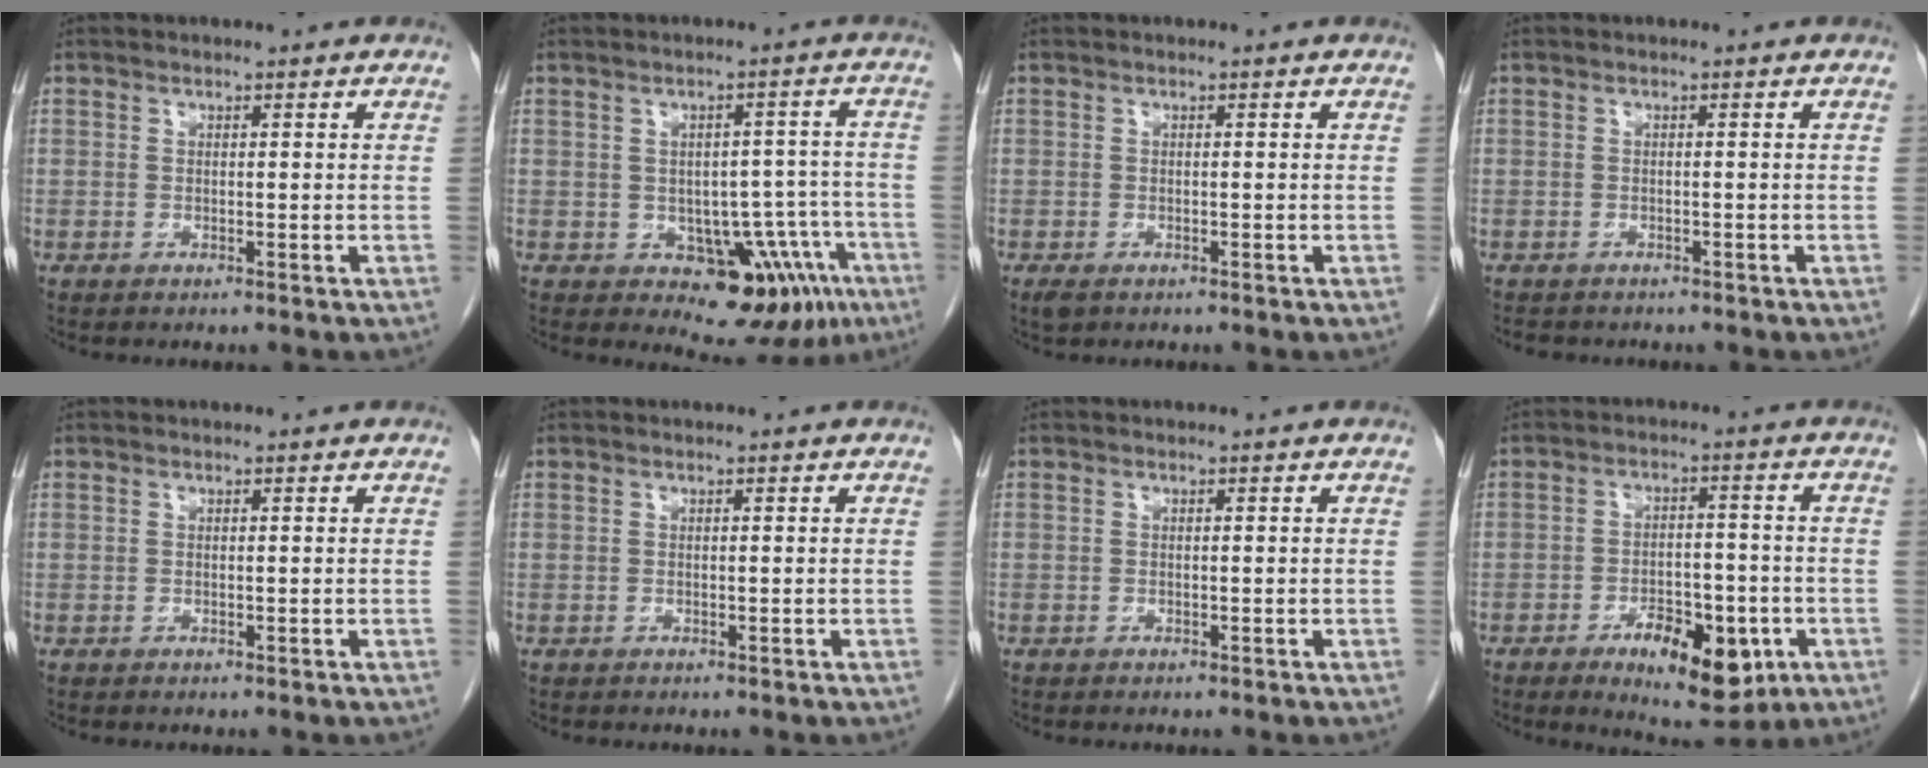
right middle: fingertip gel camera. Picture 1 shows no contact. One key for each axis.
{"total": 10.7, "fx": -5.4, "fy": 6.0, "fz": 7.0, "tx": -0.058, "ty": 0.020, "tz": -0.060}
{"total": 1.6, "fx": -1.0, "fy": 0.8, "fz": 0.9, "tx": -0.020, "ty": -0.003, "tz": -0.010}
{"total": 3.3, "fx": -2.8, "fy": 1.4, "fz": 0.9, "tx": -0.023, "ty": -0.005, "tz": -0.034}
{"total": 0.0}
{"total": 0.0}
{"total": 0.0}
{"total": 10.9, "fx": -4.9, "fy": 4.5, "fz": 8.6, "tx": -0.124, "ty": -0.005, "tz": -0.064}